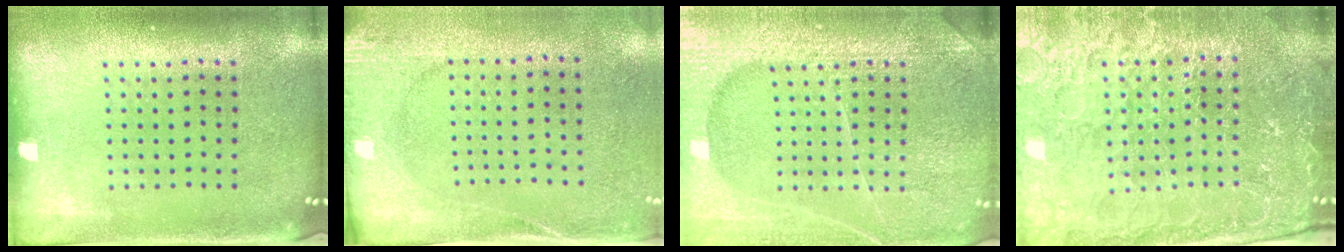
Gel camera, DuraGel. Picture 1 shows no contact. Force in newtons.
{"total": 2.7, "press": 2.1, "slide": 1.7}
{"total": 6.4, "press": 6.4, "slide": 0.8}
{"total": 4.7, "press": 4.4, "slide": 1.5}